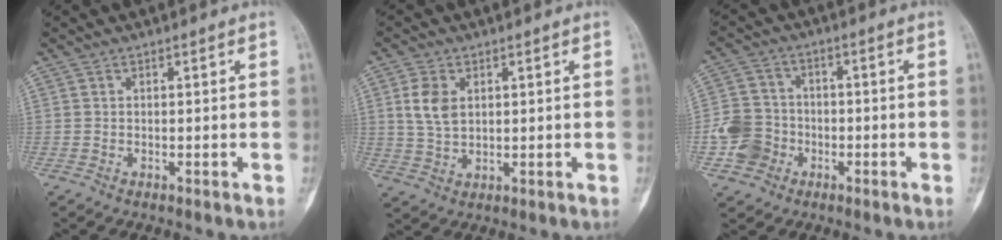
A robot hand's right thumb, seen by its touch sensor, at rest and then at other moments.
{"total": 6.2, "force": [1.7, 4.0, 4.4], "torque": [-0.084, -0.004, 0.040]}
{"total": 8.4, "force": [-2.7, 7.5, 2.7], "torque": [-0.033, 0.020, -0.053]}